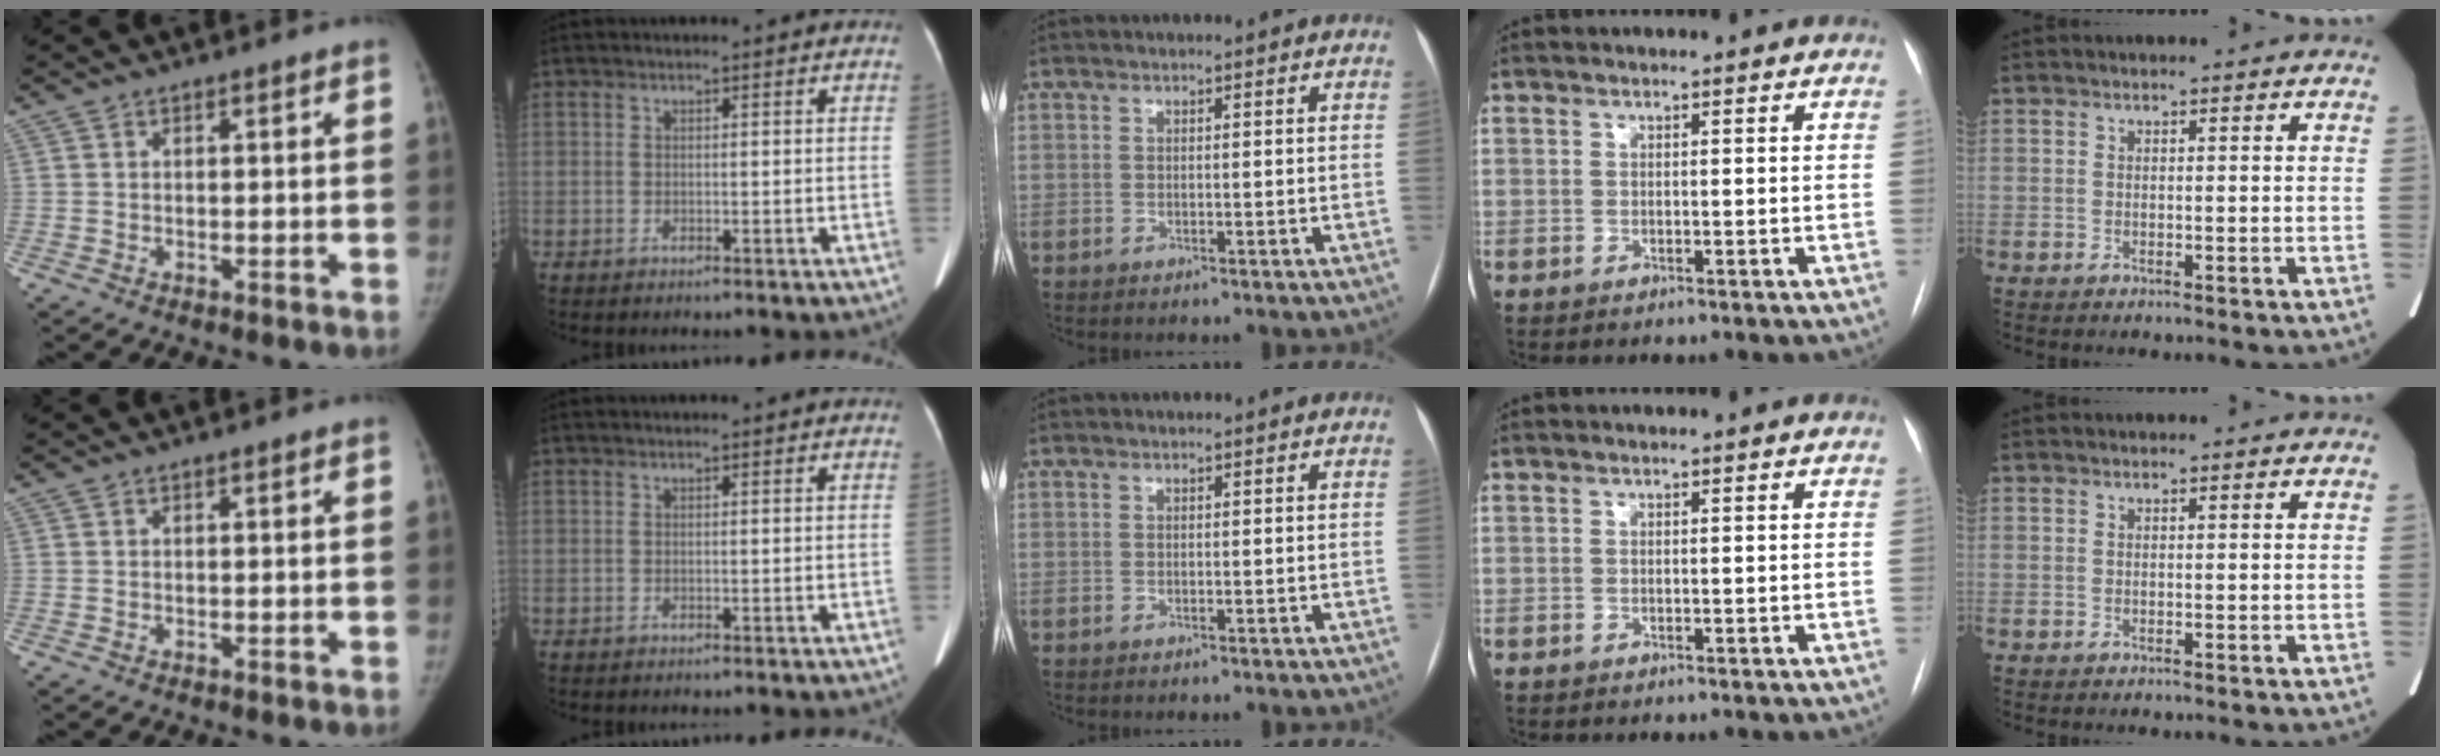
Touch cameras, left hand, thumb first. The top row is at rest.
{}